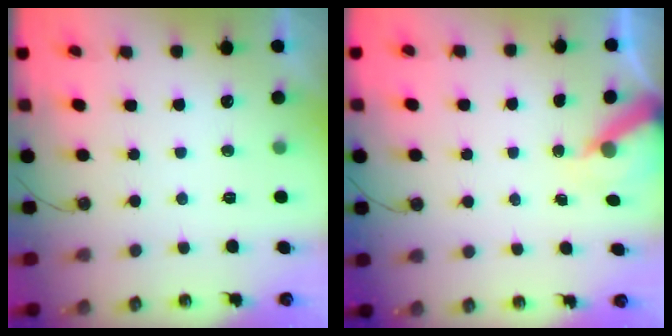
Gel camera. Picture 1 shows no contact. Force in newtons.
{"total": 6.7, "press": 6.7, "slide": 0.5}